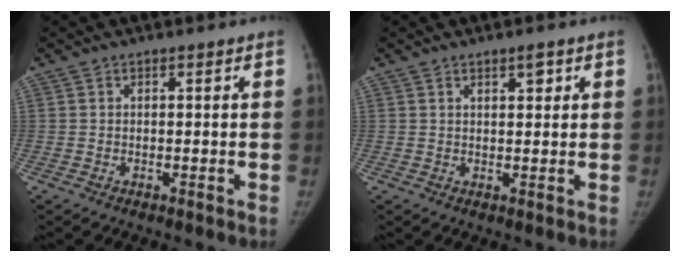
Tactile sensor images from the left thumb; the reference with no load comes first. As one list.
[{"total": 2.2, "force": [1.3, 0.8, 1.7], "torque": [-0.019, -0.006, 0.020]}]